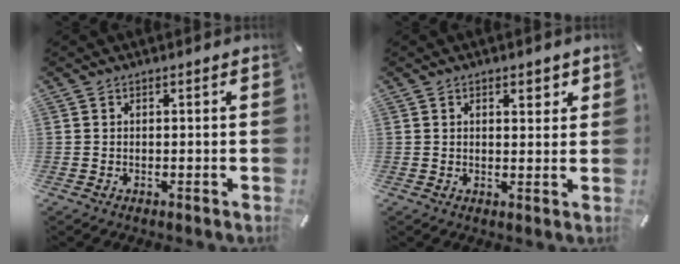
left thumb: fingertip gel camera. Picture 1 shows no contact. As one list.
[{"total": 2.6, "force": [1.4, 1.6, 1.4], "torque": [-0.016, -0.002, 0.020]}]